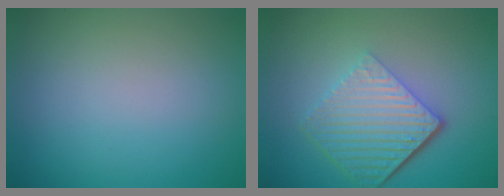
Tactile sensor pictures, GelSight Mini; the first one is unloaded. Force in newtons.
{"total": 6.5, "press": 4.3, "slide": 4.9}